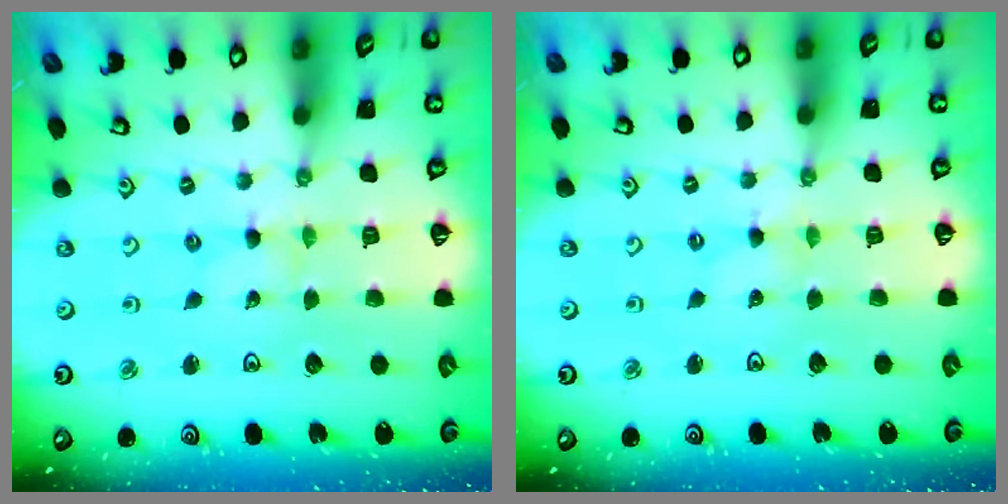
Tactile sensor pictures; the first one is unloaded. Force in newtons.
{"total": 0.0}